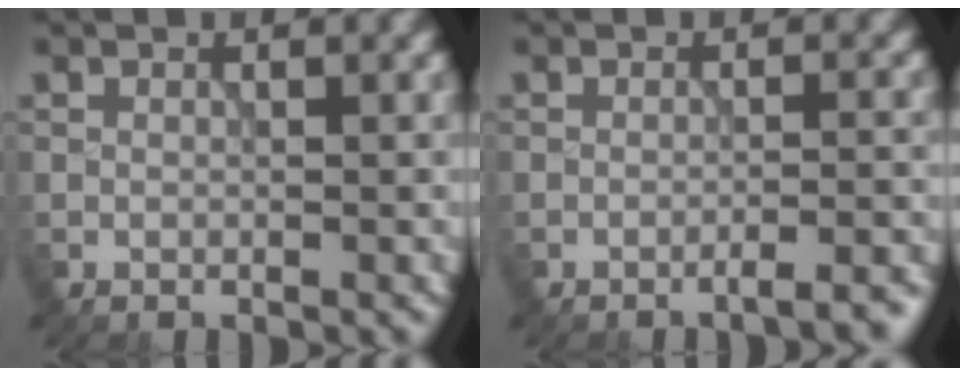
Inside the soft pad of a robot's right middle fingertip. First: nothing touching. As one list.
[{"total": 2.8, "force": [-2.0, 0.5, 1.9], "torque": [-0.019, 0.006, -0.034]}]